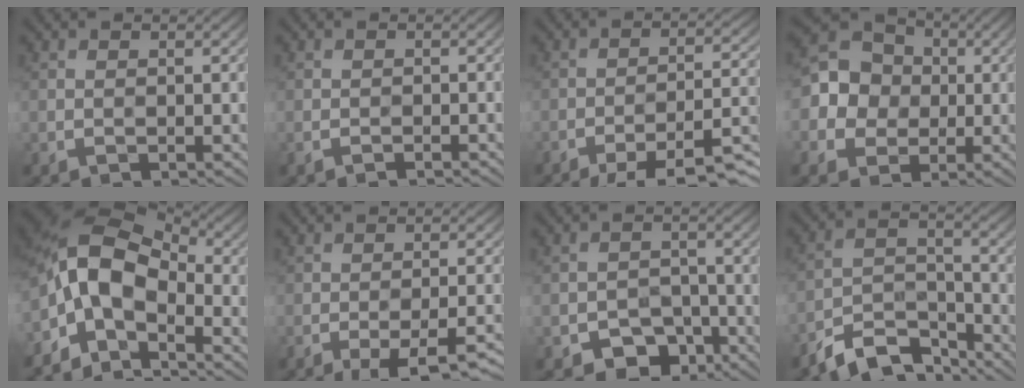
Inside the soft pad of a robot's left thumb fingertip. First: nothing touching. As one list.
[{"total": 1.1, "force": [-1.1, 0.1, 0.2], "torque": [0.002, 0.002, -0.022]}, {"total": 12.2, "force": [-9.0, 2.7, 7.8], "torque": [-0.122, 0.007, -0.130]}, {"total": 7.9, "force": [-0.2, 7.3, 2.9], "torque": [-0.076, 0.006, -0.020]}, {"total": 8.6, "force": [-3.3, 5.1, 6.2], "torque": [-0.125, 0.008, -0.078]}, {"total": 9.3, "force": [-6.3, 2.3, 6.5], "torque": [-0.101, -0.001, -0.073]}, {"total": 5.4, "force": [-3.7, 3.5, 1.8], "torque": [-0.025, -0.002, -0.062]}, {"total": 8.7, "force": [-7.2, 3.3, 3.7], "torque": [-0.061, 0.000, -0.143]}]